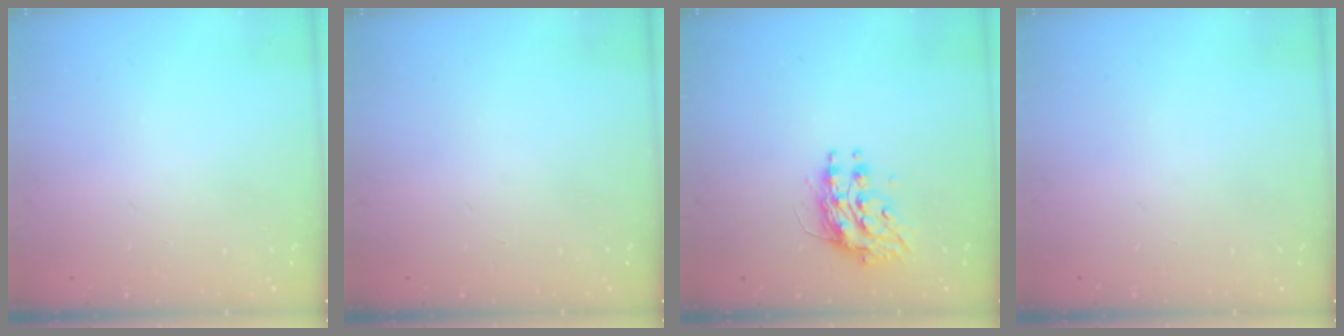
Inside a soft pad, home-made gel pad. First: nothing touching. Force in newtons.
{"total": 0.0}
{"total": 10.2, "press": 10.2, "slide": 0.7}
{"total": 0.0}